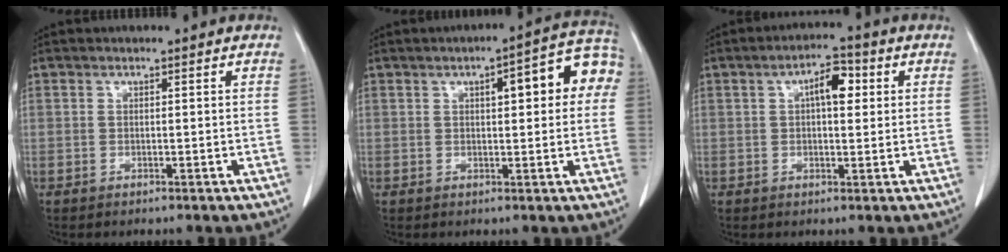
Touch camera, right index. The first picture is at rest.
{"total": 9.9, "force": [2.6, 2.8, 9.2], "torque": [-0.110, 0.033, 0.025]}
{"total": 5.2, "force": [1.4, 2.0, 4.6], "torque": [-0.077, 0.014, 0.021]}